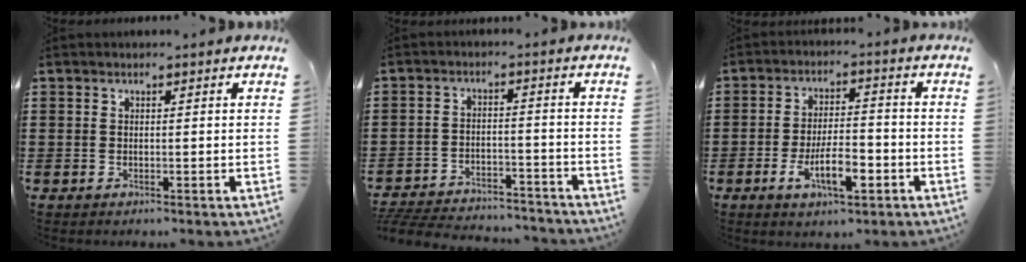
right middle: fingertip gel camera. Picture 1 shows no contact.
{"total": 5.3, "force": [-5.2, 0.6, 0.7], "torque": [-0.024, 0.004, -0.110]}
{"total": 7.8, "force": [-3.3, 2.9, 6.4], "torque": [-0.114, -0.006, -0.061]}